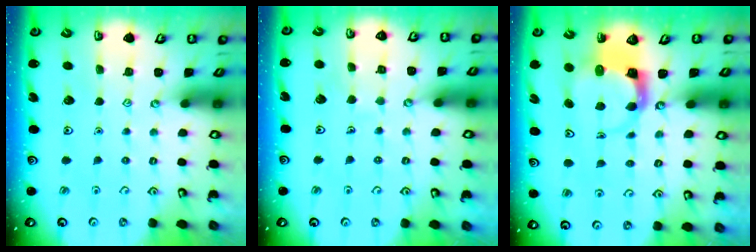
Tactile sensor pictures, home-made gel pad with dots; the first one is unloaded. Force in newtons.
{"total": 3.5, "press": 3.5, "slide": 0.2}
{"total": 3.8, "press": 3.7, "slide": 0.5}